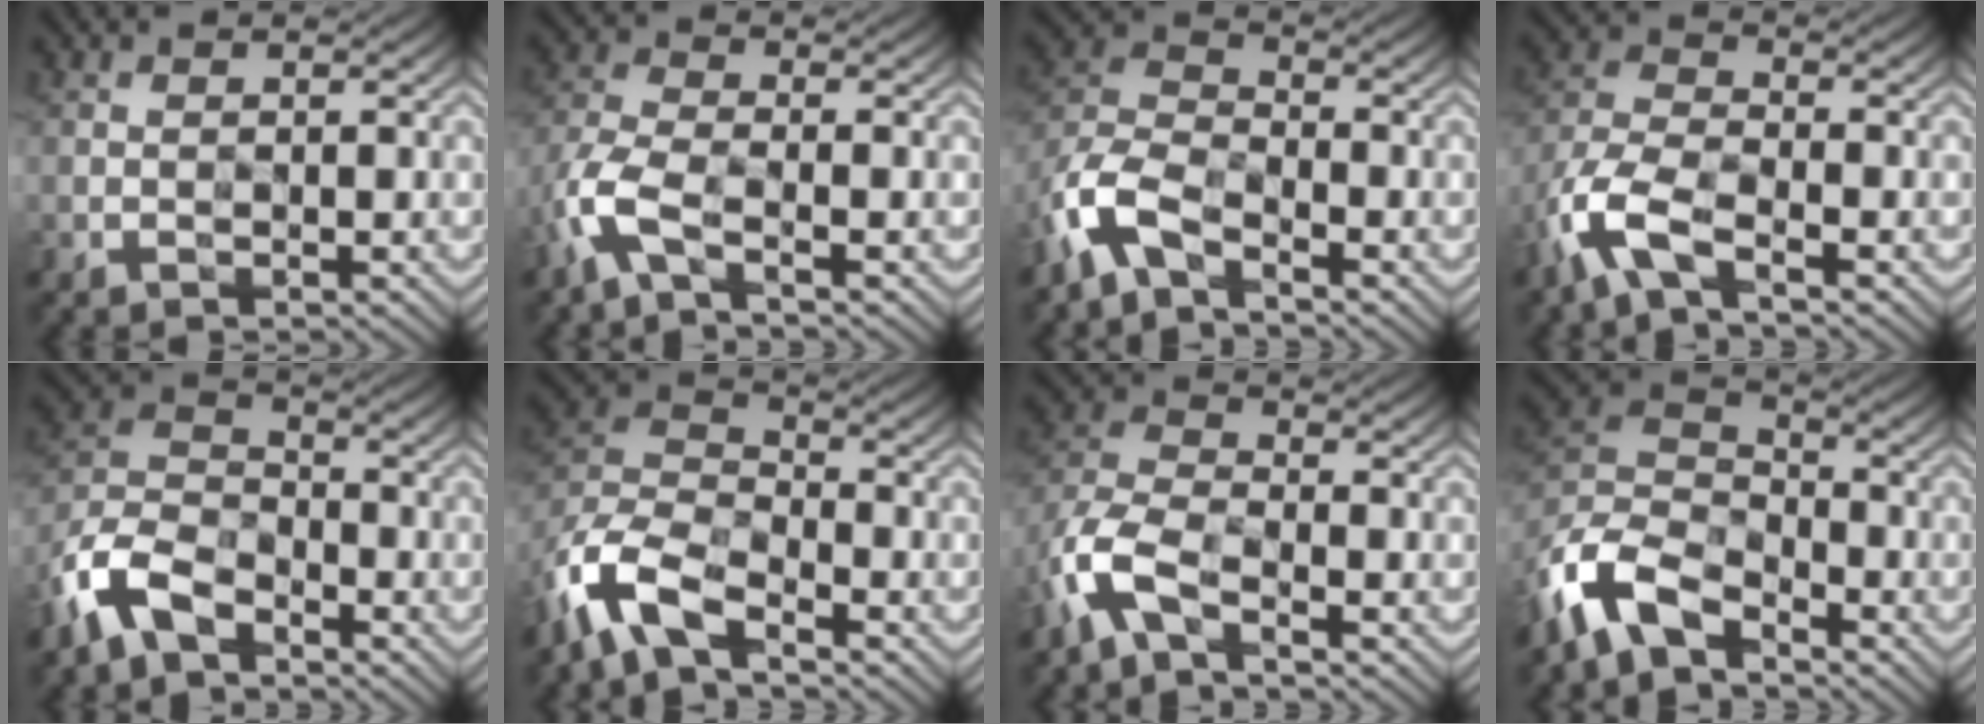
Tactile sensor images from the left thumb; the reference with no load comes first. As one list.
[{"total": 5.8, "force": [-3.2, 2.0, 4.4], "torque": [-0.117, 0.000, -0.083]}, {"total": 8.0, "force": [-5.4, 3.1, 5.0], "torque": [-0.121, 0.002, -0.130]}, {"total": 7.9, "force": [-4.9, 2.7, 5.5], "torque": [-0.140, -0.001, -0.118]}, {"total": 9.3, "force": [-6.1, 4.7, 5.2], "torque": [-0.127, -0.005, -0.140]}, {"total": 11.0, "force": [-7.7, 4.2, 6.7], "torque": [-0.158, -0.007, -0.171]}, {"total": 7.5, "force": [-4.5, 2.9, 5.2], "torque": [-0.133, 0.002, -0.112]}, {"total": 11.3, "force": [-8.1, 5.1, 6.0], "torque": [-0.150, -0.011, -0.181]}]